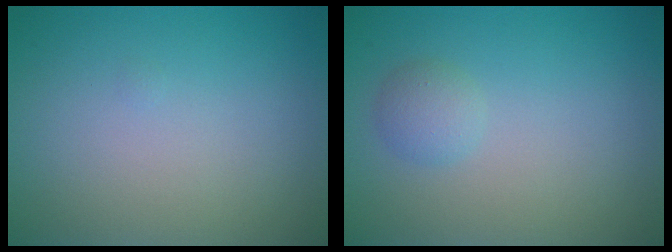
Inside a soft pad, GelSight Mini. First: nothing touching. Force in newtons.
{"total": 1.4, "press": 1.4, "slide": 0.0}